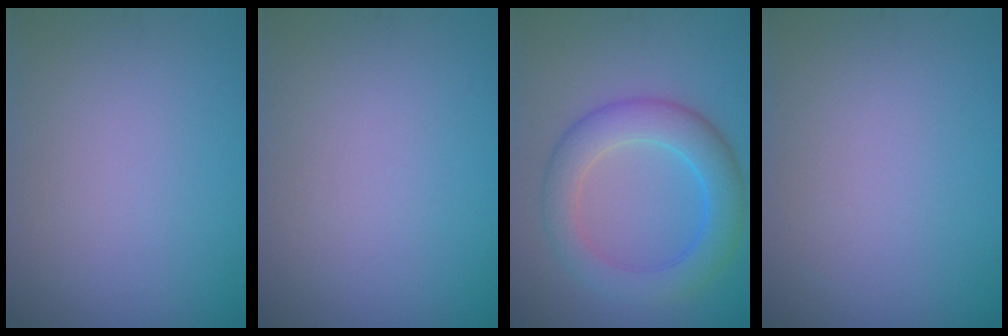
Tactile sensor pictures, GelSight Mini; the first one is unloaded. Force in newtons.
{"total": 0.0}
{"total": 6.0, "press": 6.0, "slide": 0.1}
{"total": 0.0}